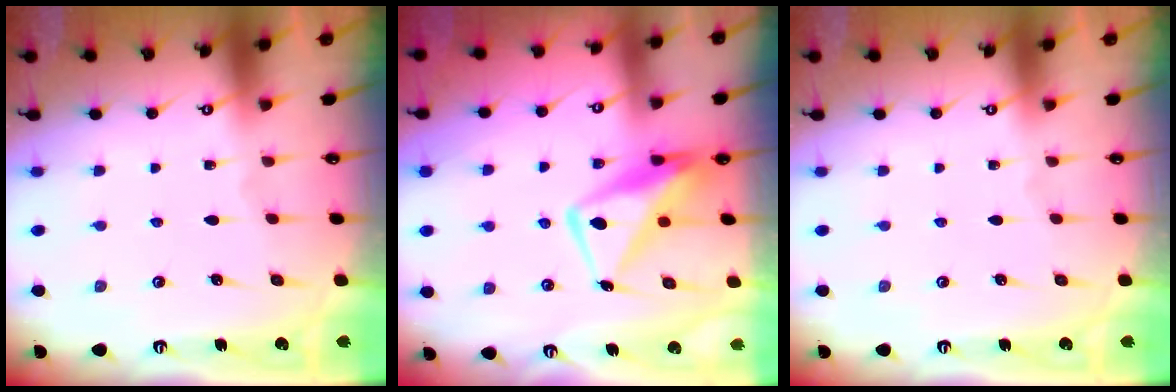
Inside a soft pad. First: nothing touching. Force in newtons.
{"total": 11.1, "press": 11.1, "slide": 1.0}
{"total": 0.0}